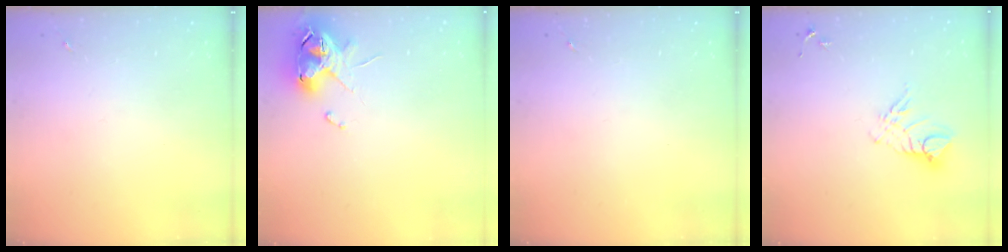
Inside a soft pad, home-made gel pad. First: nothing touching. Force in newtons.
{"total": 11.5, "press": 11.4, "slide": 1.5}
{"total": 0.0}
{"total": 9.4, "press": 9.4, "slide": 0.9}